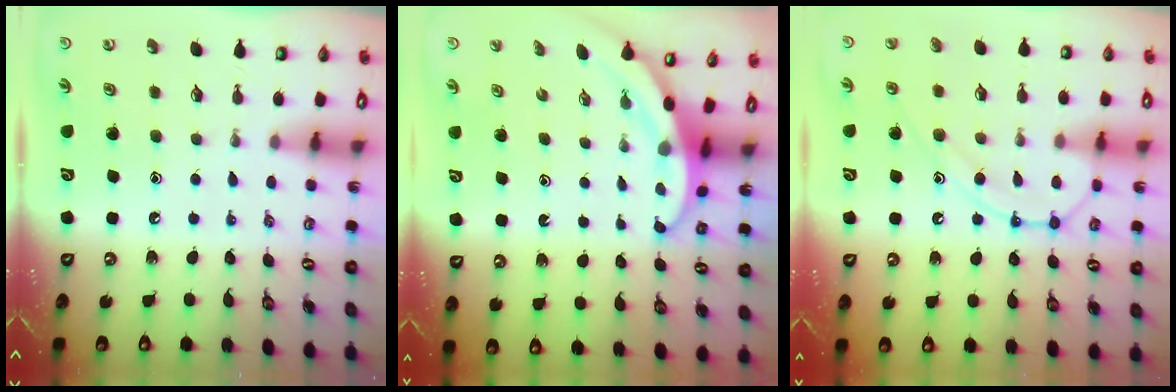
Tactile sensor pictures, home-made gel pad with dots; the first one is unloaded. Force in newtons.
{"total": 3.4, "press": 3.4, "slide": 0.2}
{"total": 13.2, "press": 13.2, "slide": 1.2}